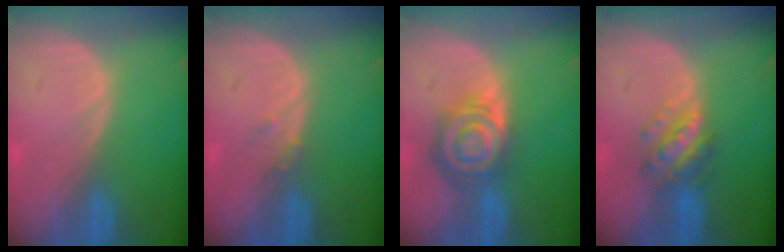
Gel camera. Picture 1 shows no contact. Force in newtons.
{"total": 1.3, "press": 1.1, "slide": 0.7}
{"total": 8.1, "press": 7.0, "slide": 3.9}
{"total": 5.9, "press": 5.2, "slide": 2.8}